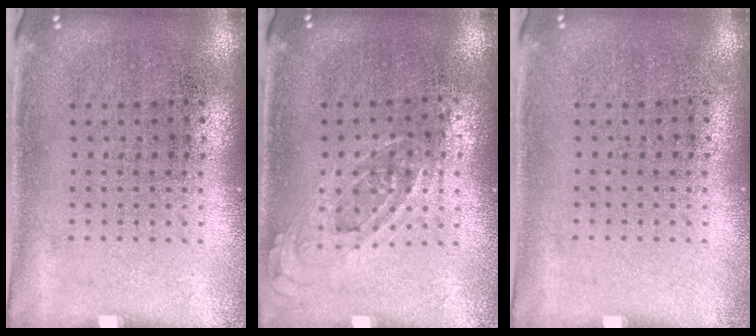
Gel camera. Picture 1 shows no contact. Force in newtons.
{"total": 0.8, "press": 0.7, "slide": 0.3}
{"total": 0.0}